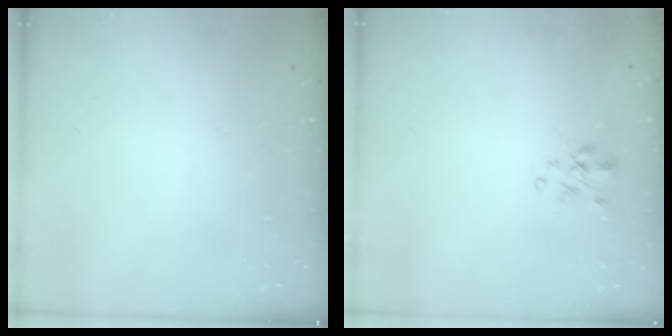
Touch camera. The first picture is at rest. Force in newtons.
{"total": 2.5, "press": 2.4, "slide": 0.5}